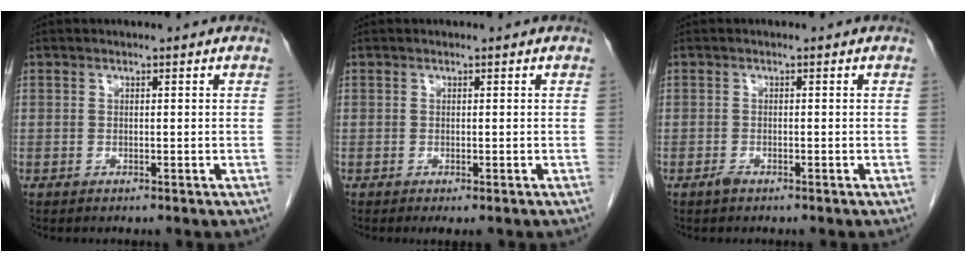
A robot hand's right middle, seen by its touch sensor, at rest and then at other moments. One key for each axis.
{"total": 1.3, "fx": -0.8, "fy": 0.2, "fz": 1.0, "tx": -0.012, "ty": -0.007, "tz": -0.009}
{"total": 0.9, "fx": -0.7, "fy": 0.3, "fz": 0.4, "tx": -0.010, "ty": 0.000, "tz": -0.011}